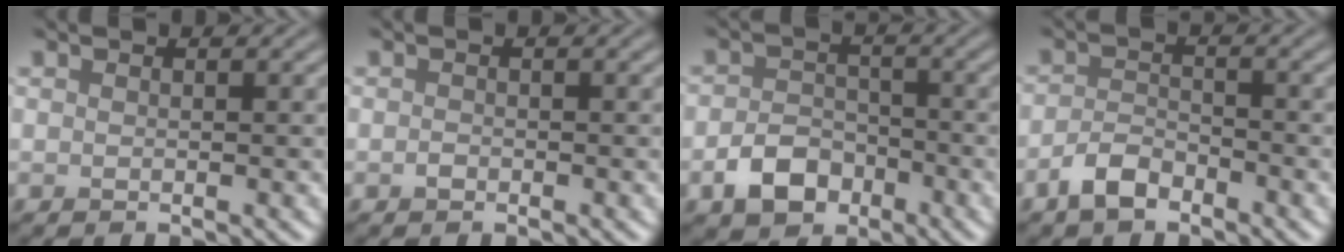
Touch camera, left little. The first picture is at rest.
{"total": 0.7, "force": [-0.5, 0.4, 0.3], "torque": [-0.004, -0.002, -0.012]}
{"total": 4.2, "force": [-2.3, 2.9, 2.0], "torque": [-0.033, 0.000, -0.045]}
{"total": 2.9, "force": [-2.2, 1.2, 1.4], "torque": [-0.027, 0.006, -0.049]}